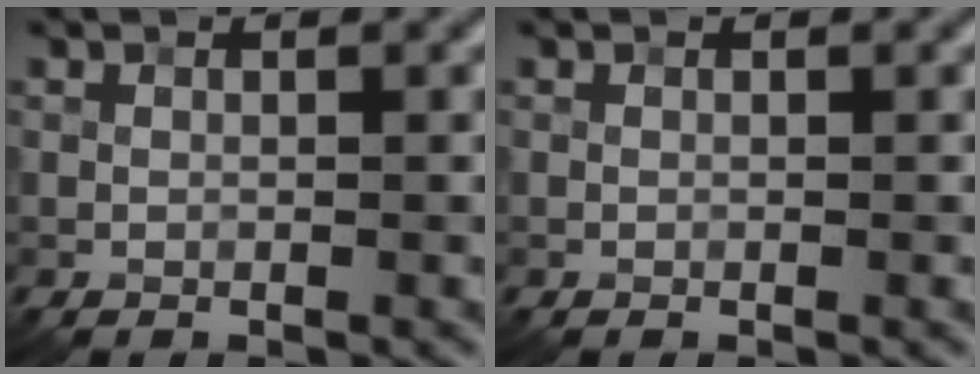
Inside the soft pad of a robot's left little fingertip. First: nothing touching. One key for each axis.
{"total": 0.0}